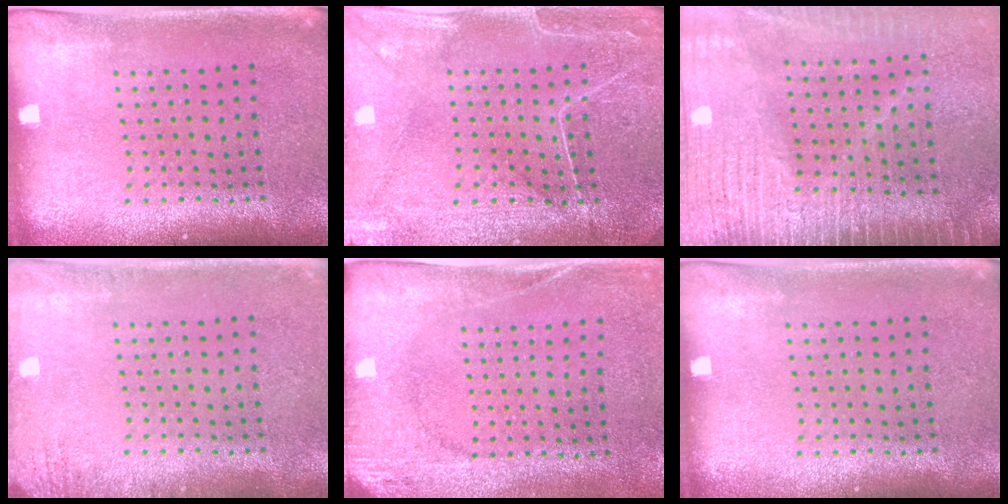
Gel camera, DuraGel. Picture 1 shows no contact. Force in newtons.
{"total": 0.7, "press": 0.5, "slide": 0.4}
{"total": 3.7, "press": 3.1, "slide": 1.9}
{"total": 1.5, "press": 1.5, "slide": 0.2}
{"total": 2.7, "press": 2.0, "slide": 1.7}
{"total": 0.0}